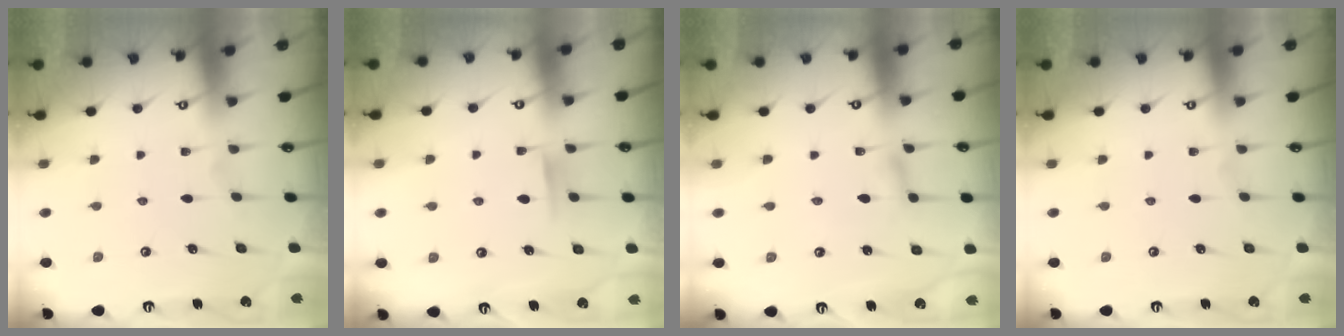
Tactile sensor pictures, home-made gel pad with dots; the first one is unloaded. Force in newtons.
{"total": 4.5, "press": 4.4, "slide": 0.6}
{"total": 2.7, "press": 2.7, "slide": 0.2}
{"total": 0.0}